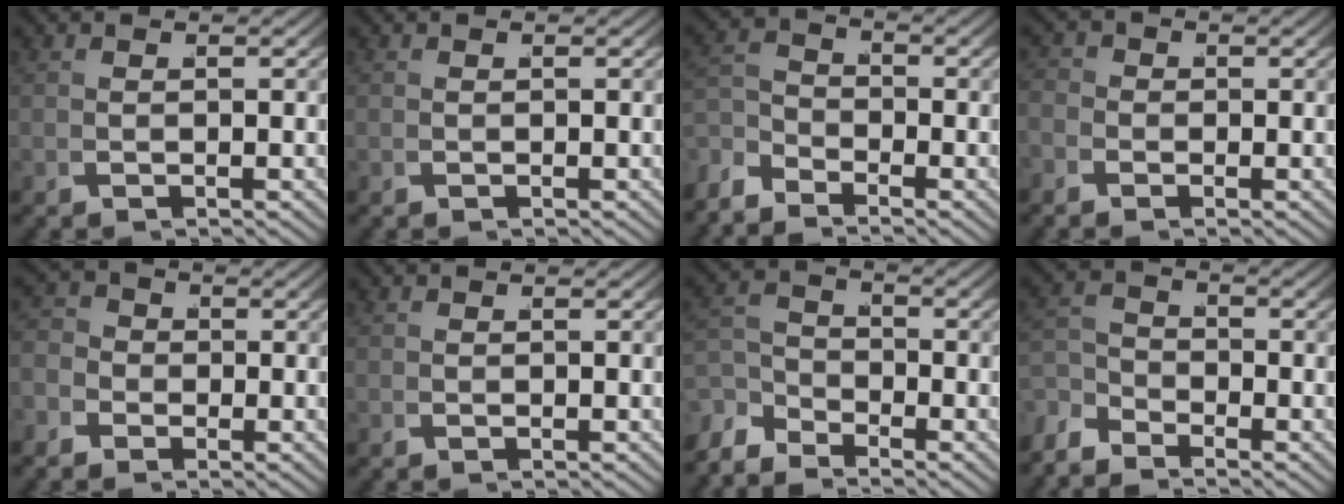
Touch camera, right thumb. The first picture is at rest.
{"total": 0.0}
{"total": 2.4, "force": [-1.4, 1.4, 1.3], "torque": [-0.018, -0.007, -0.031]}
{"total": 1.6, "force": [-0.5, 1.5, 0.4], "torque": [-0.002, -0.002, -0.019]}
{"total": 3.5, "force": [-0.8, 3.1, 1.3], "torque": [-0.021, -0.005, -0.022]}
{"total": 0.0}
{"total": 3.1, "force": [-1.8, 1.9, 1.7], "torque": [-0.015, -0.005, -0.038]}
{"total": 2.4, "force": [-1.7, 1.3, 1.1], "torque": [-0.010, -0.006, -0.036]}